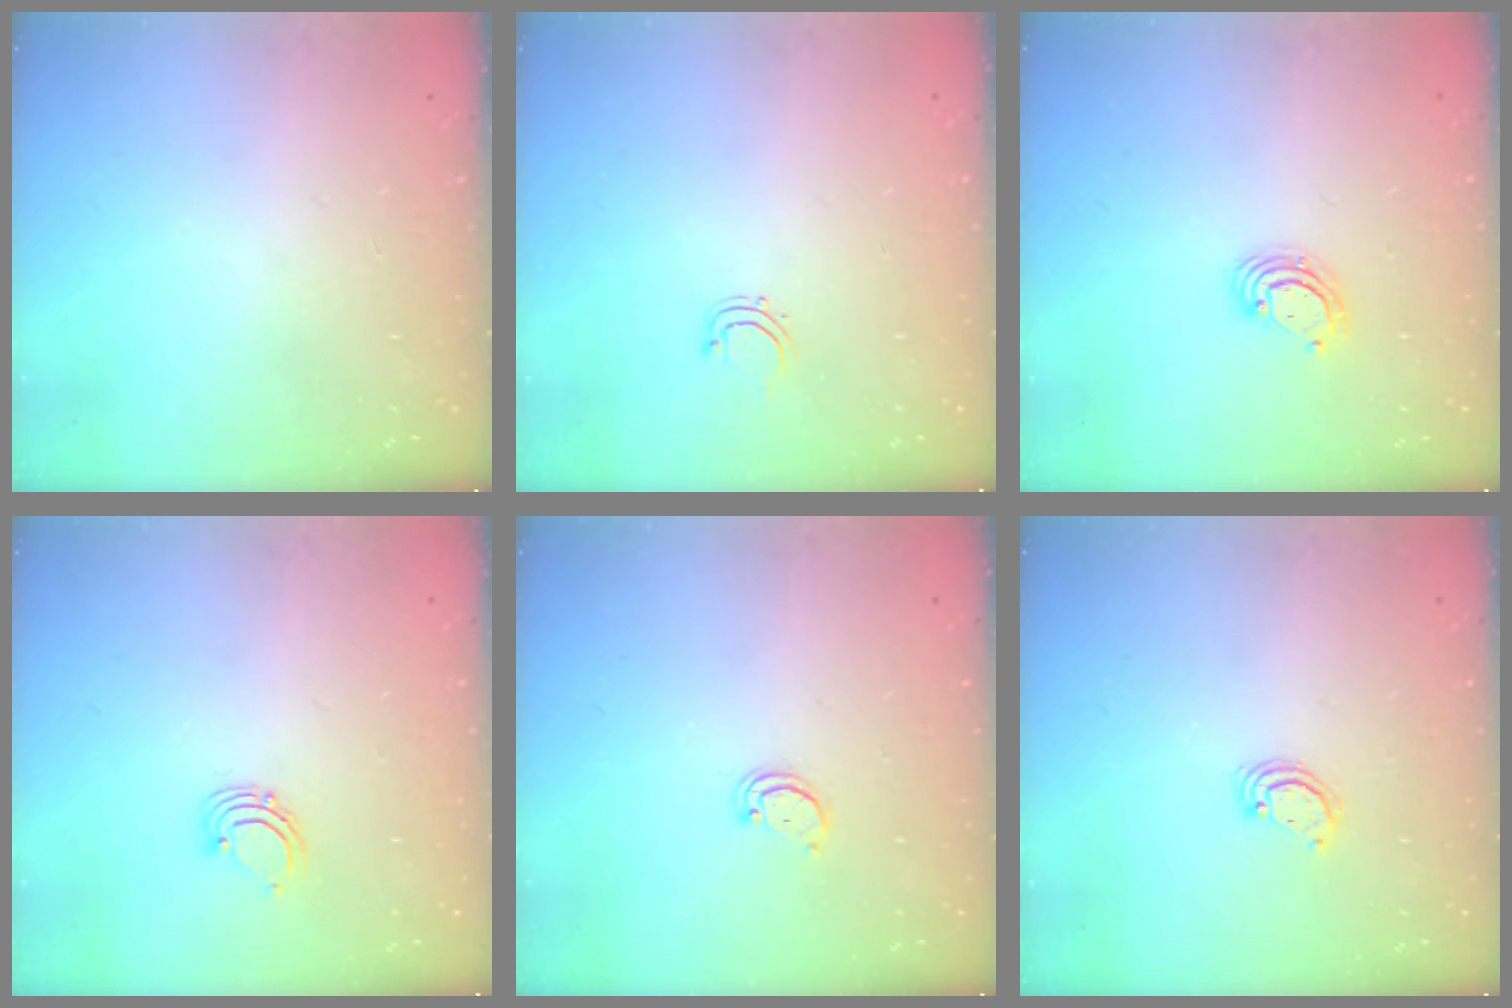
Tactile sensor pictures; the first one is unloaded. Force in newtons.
{"total": 2.8, "press": 2.7, "slide": 0.5}
{"total": 3.7, "press": 3.7, "slide": 0.3}
{"total": 2.9, "press": 2.9, "slide": 0.2}
{"total": 2.1, "press": 2.1, "slide": 0.2}
{"total": 2.5, "press": 2.5, "slide": 0.2}